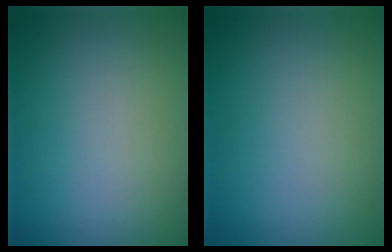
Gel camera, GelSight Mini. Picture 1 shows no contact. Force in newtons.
{"total": 0.0}